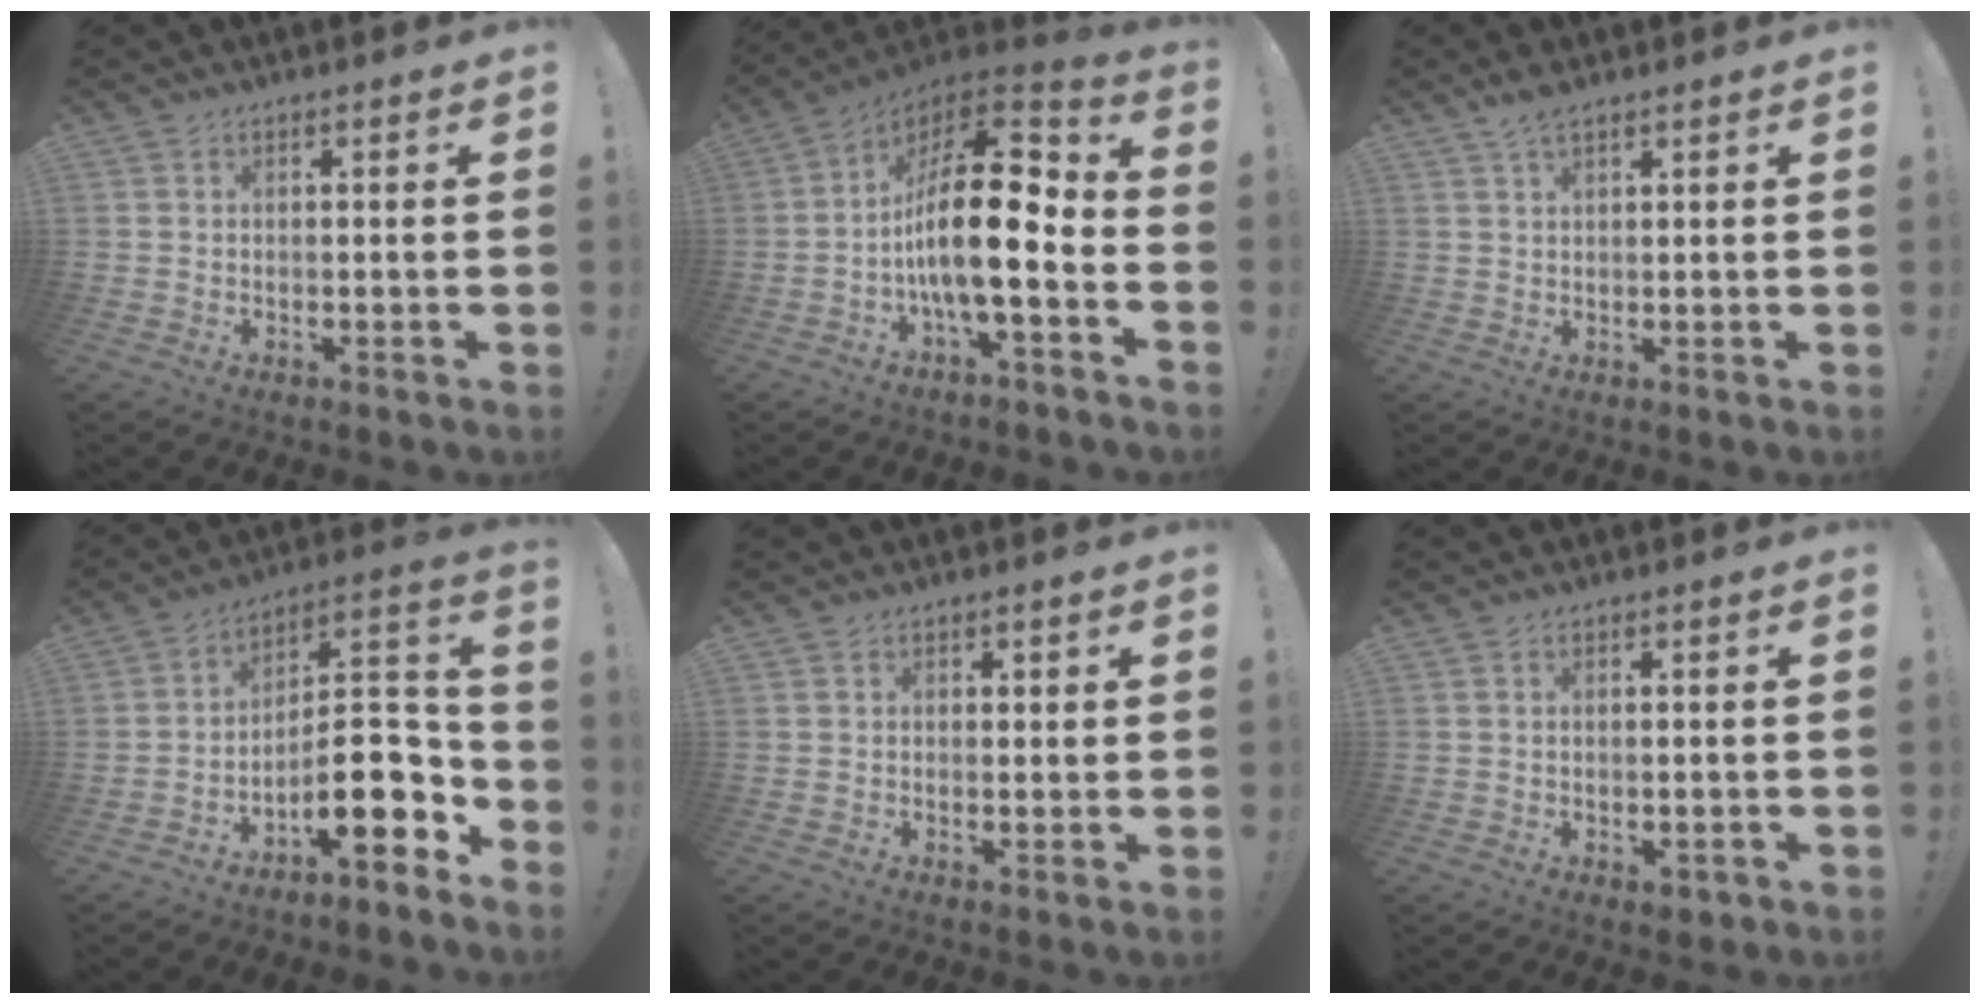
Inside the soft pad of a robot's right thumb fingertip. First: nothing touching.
{"total": 20.9, "force": [-3.2, 7.6, 19.2], "torque": [-0.340, 0.015, -0.052]}
{"total": 3.6, "force": [2.6, 1.0, 2.3], "torque": [-0.048, -0.005, 0.048]}
{"total": 16.9, "force": [-6.3, 6.7, 14.1], "torque": [-0.207, 0.029, -0.093]}
{"total": 1.3, "force": [0.9, 0.9, 0.3], "torque": [0.007, -0.005, 0.015]}
{"total": 1.3, "force": [0.1, 0.8, 1.0], "torque": [-0.013, 0.002, 0.004]}